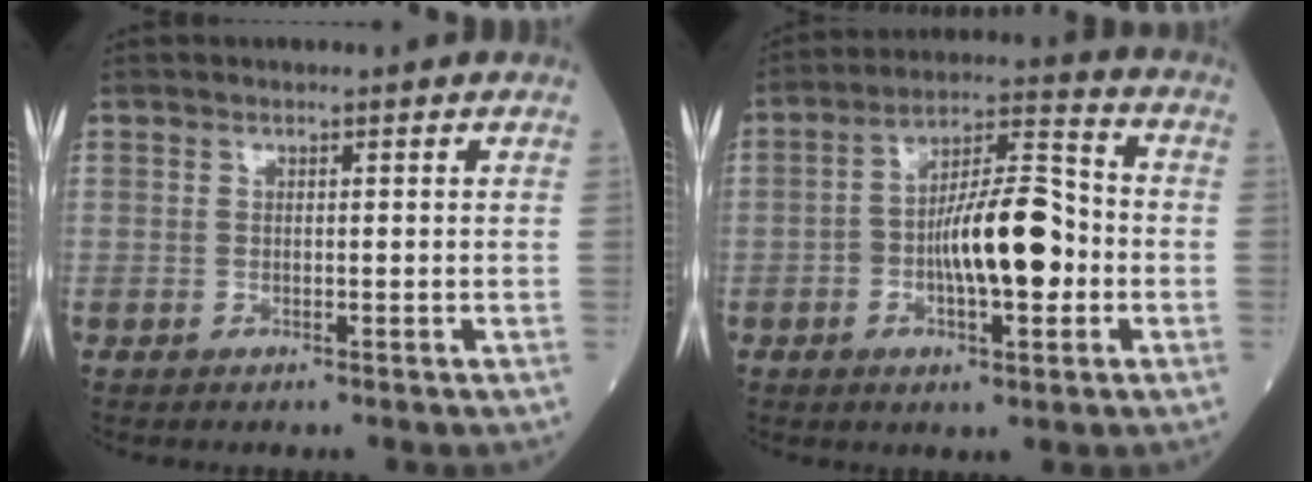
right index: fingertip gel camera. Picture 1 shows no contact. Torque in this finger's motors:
{"motor_torque": [0.51, -0.21, 0.28, 0.17]}